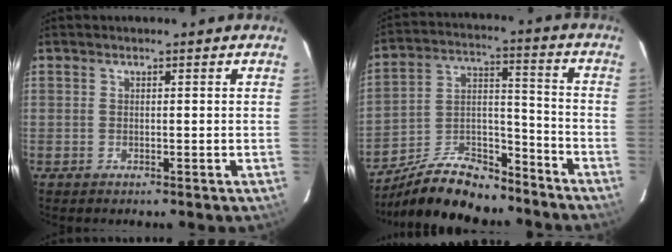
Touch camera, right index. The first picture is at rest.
{"total": 16.2, "force": [-12.5, 6.8, 7.6], "torque": [-0.155, 0.031, -0.205]}